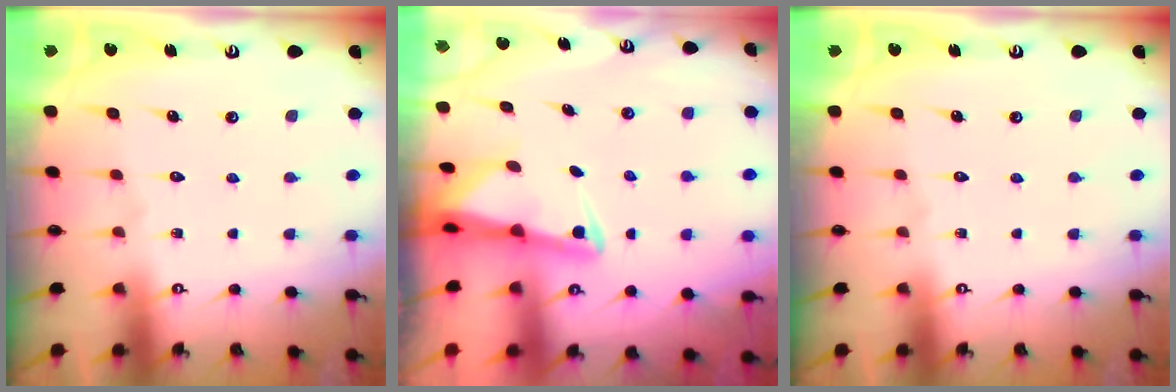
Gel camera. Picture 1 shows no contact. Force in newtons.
{"total": 2.4, "press": 2.3, "slide": 0.6}
{"total": 0.0}